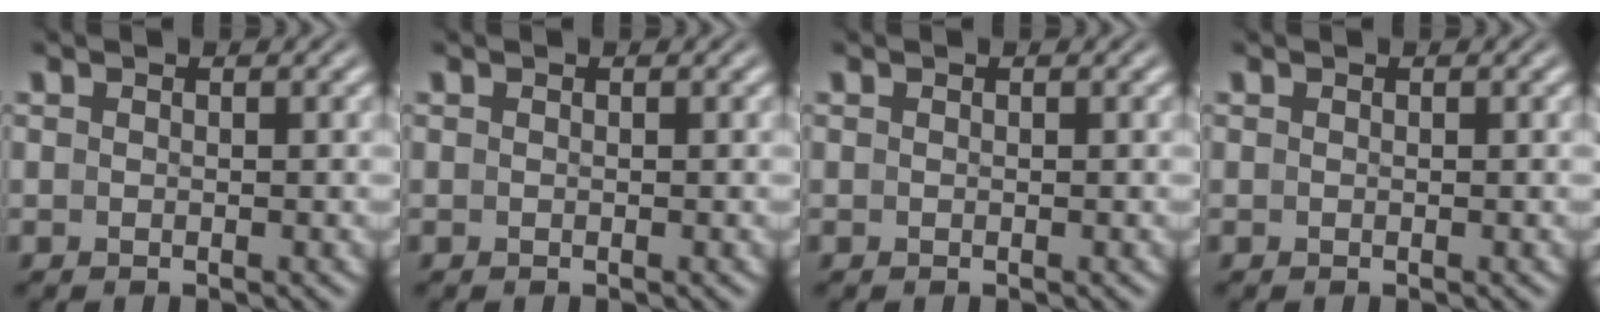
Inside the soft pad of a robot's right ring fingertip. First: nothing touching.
{"total": 0.0}
{"total": 0.0}
{"total": 0.0}